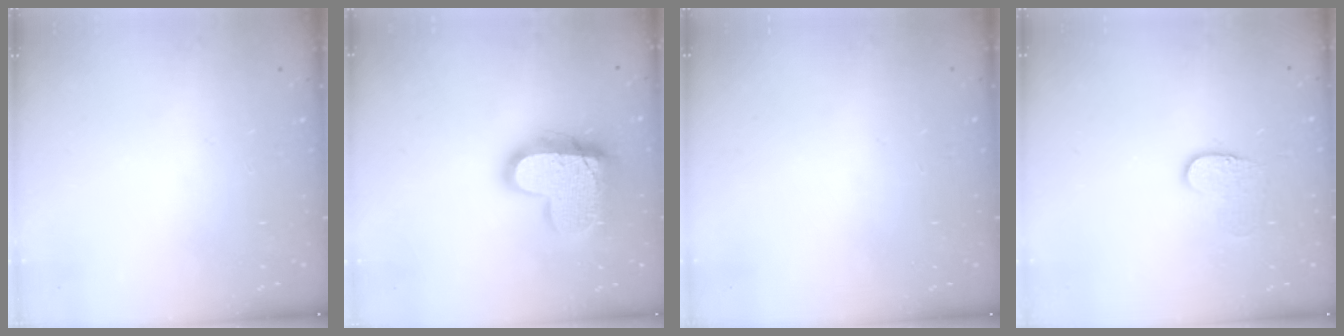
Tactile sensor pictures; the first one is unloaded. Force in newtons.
{"total": 18.4, "press": 18.3, "slide": 1.7}
{"total": 0.6, "press": 0.6, "slide": 0.2}
{"total": 6.9, "press": 6.8, "slide": 0.6}